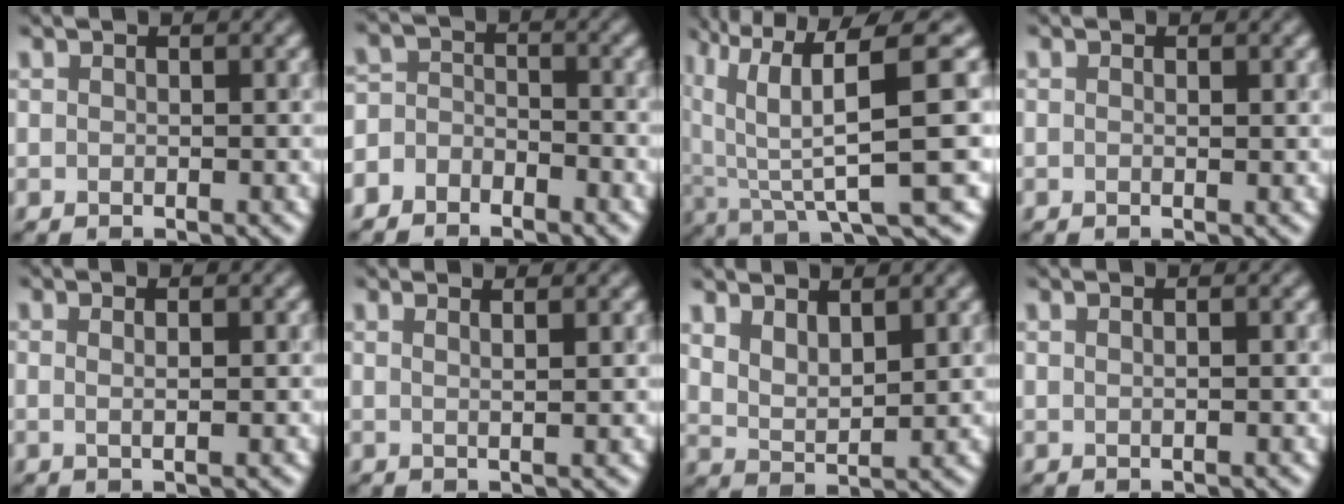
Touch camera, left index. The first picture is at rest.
{"total": 2.9, "force": [-2.6, 1.3, 0.1], "torque": [0.011, 0.004, -0.053]}
{"total": 10.5, "force": [3.5, 2.0, 9.6], "torque": [-0.167, 0.017, 0.087]}
{"total": 0.7, "force": [0.2, 0.2, 0.6], "torque": [-0.004, -0.003, -0.006]}
{"total": 2.1, "force": [0.8, 1.0, 1.6], "torque": [-0.009, 0.005, -0.008]}
{"total": 3.0, "force": [1.8, 1.2, 2.1], "torque": [-0.007, 0.020, -0.008]}
{"total": 2.6, "force": [2.0, 0.7, 1.4], "torque": [-0.032, -0.004, 0.048]}
{"total": 1.8, "force": [0.8, 1.0, 1.2], "torque": [0.003, 0.011, -0.010]}